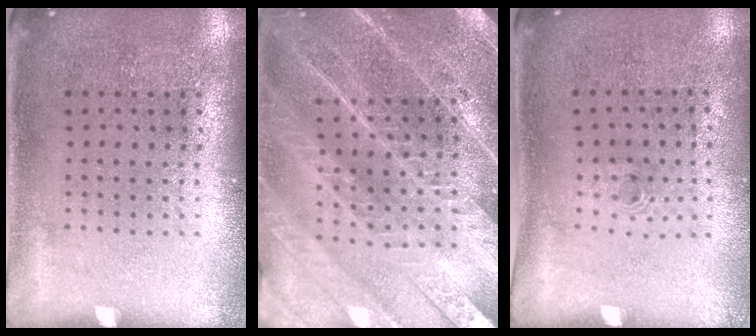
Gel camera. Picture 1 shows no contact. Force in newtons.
{"total": 4.3, "press": 3.9, "slide": 1.8}
{"total": 0.5, "press": 0.3, "slide": 0.4}